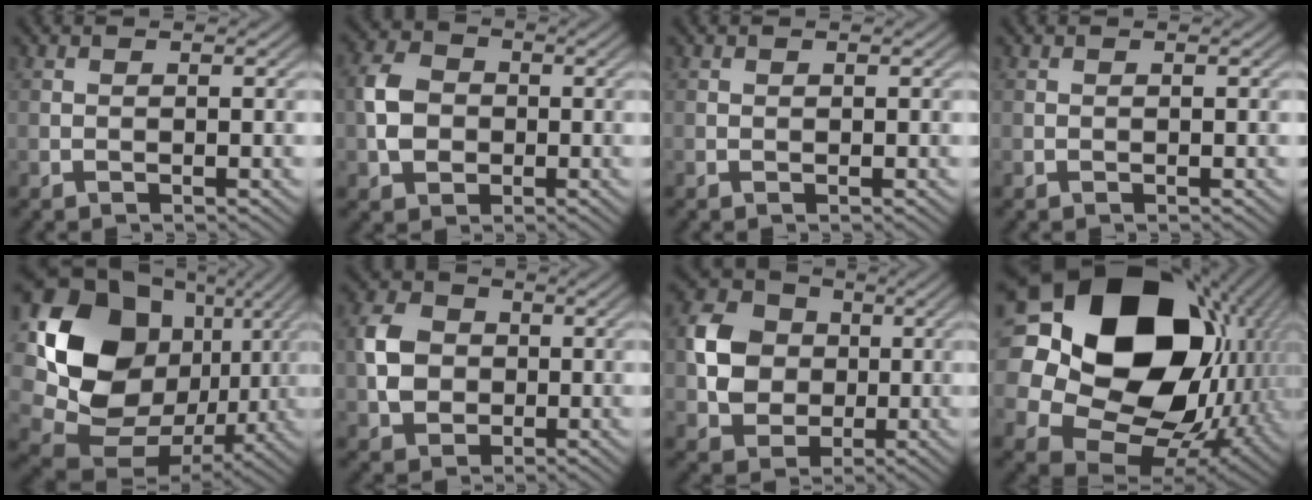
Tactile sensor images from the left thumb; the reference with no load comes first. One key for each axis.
{"total": 5.0, "fx": -0.5, "fy": 4.2, "fz": 2.7, "tx": -0.061, "ty": 0.004, "tz": -0.017}
{"total": 0.0}
{"total": 0.0}
{"total": 18.3, "fx": 3.6, "fy": 14.6, "fz": 10.5, "tx": -0.237, "ty": -0.017, "tz": 0.079}
{"total": 5.6, "fx": -0.1, "fy": 4.8, "fz": 3.0, "tx": -0.064, "ty": 0.006, "tz": -0.009}
{"total": 7.6, "fx": 0.4, "fy": 6.7, "fz": 3.6, "tx": -0.083, "ty": 0.008, "tz": 0.001}
{"total": 24.5, "fx": 6.2, "fy": 18.8, "fz": 14.4, "tx": -0.338, "ty": -0.034, "tz": 0.150}